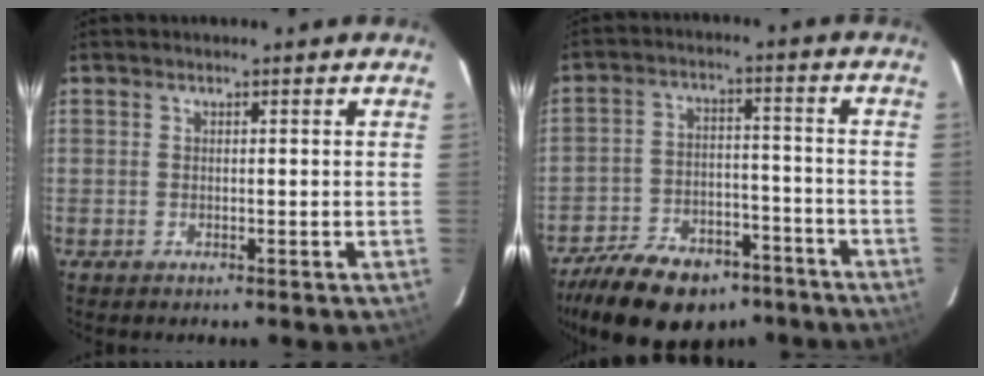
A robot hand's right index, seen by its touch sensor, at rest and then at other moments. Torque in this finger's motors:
{"motor_torque": [1.24, -0.90, 0.63, 0.08]}